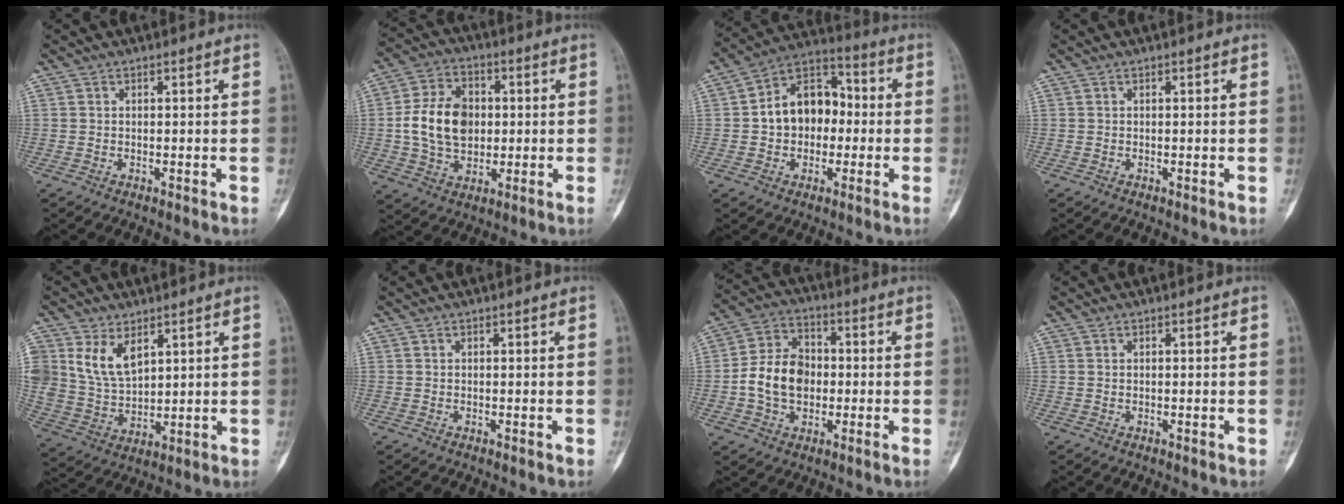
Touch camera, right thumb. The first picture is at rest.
{"total": 13.0, "force": [0.4, 9.2, 9.2], "torque": [-0.150, 0.011, 0.007]}
{"total": 12.8, "force": [-0.3, 9.2, 8.9], "torque": [-0.113, 0.041, -0.017]}
{"total": 0.0}
{"total": 9.5, "force": [4.5, 6.0, 5.9], "torque": [-0.096, -0.020, 0.103]}
{"total": 0.0}
{"total": 11.2, "force": [-1.2, 8.0, 7.7], "torque": [-0.126, 0.026, -0.028]}
{"total": 0.0}